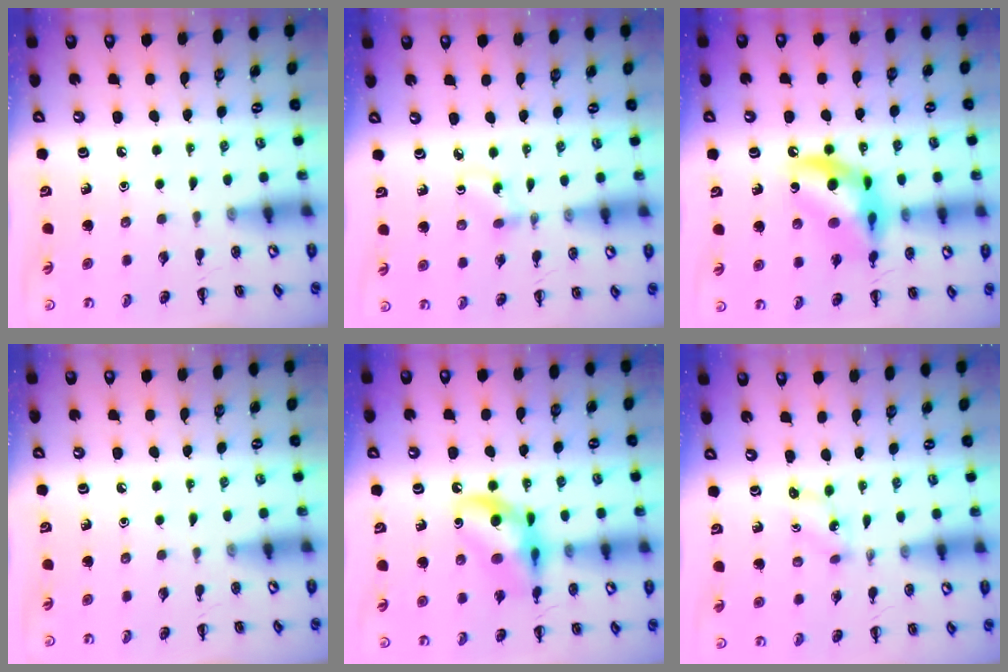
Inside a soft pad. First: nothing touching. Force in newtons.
{"total": 1.9, "press": 1.7, "slide": 0.7}
{"total": 14.1, "press": 13.7, "slide": 3.3}
{"total": 0.0}
{"total": 13.5, "press": 13.2, "slide": 3.0}
{"total": 0.8, "press": 0.8, "slide": 0.3}